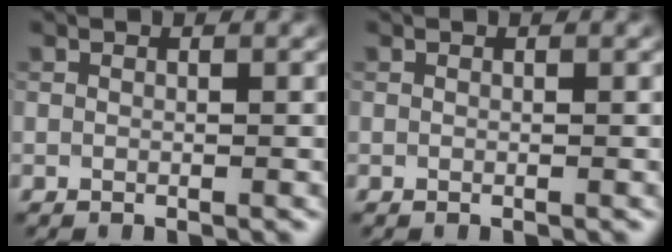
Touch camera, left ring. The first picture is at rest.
{"total": 0.0}